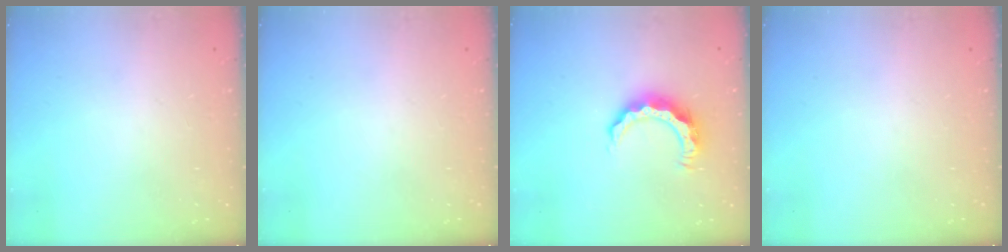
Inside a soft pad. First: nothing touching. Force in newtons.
{"total": 0.0}
{"total": 8.2, "press": 8.2, "slide": 0.4}
{"total": 0.0}